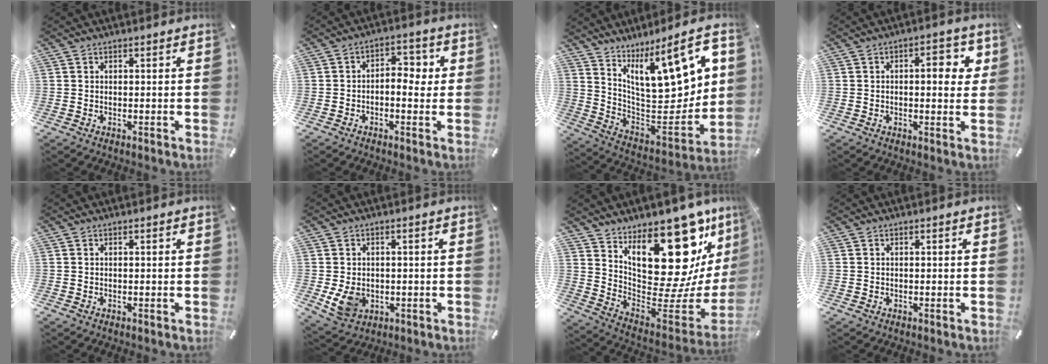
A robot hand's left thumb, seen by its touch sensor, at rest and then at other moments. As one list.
[{"total": 5.8, "force": [-0.8, 3.6, 4.5], "torque": [-0.062, 0.008, -0.023]}, {"total": 19.1, "force": [9.9, 8.9, 13.6], "torque": [-0.185, -0.076, 0.166]}, {"total": 6.8, "force": [1.4, 3.2, 5.8], "torque": [-0.066, -0.005, 0.011]}, {"total": 0.0}, {"total": 6.5, "force": [-0.8, 5.5, 3.5], "torque": [-0.079, -0.002, -0.016]}, {"total": 24.8, "force": [13.0, 12.9, 16.7], "torque": [-0.187, -0.119, 0.233]}, {"total": 0.0}]